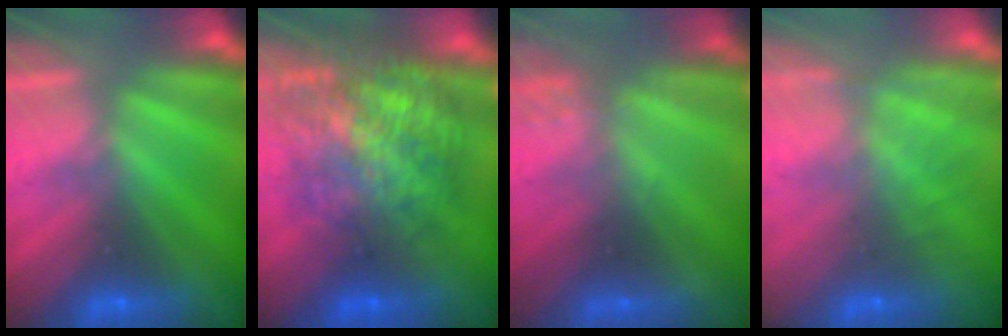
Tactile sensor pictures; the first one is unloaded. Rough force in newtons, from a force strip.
{"total": 7.3}
{"total": 2.2}
{"total": 8.1}